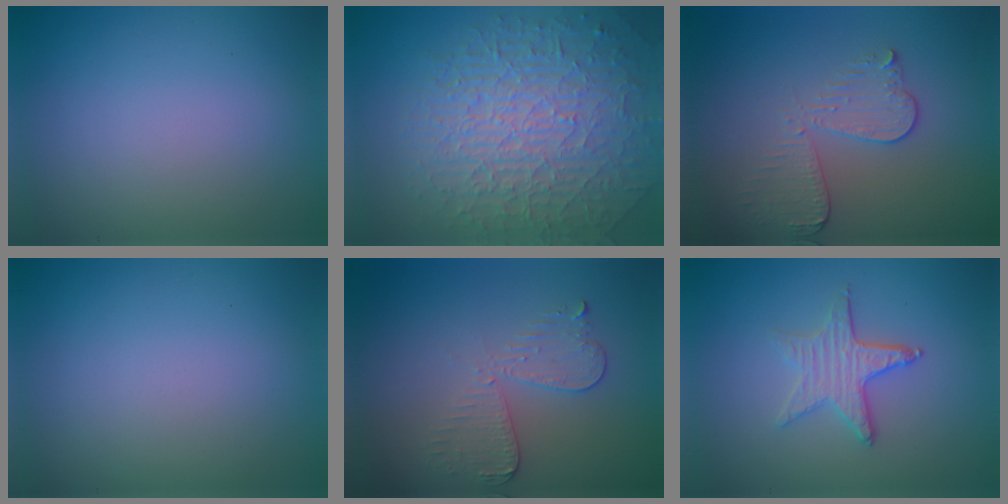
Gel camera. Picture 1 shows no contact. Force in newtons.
{"total": 9.8, "press": 6.4, "slide": 7.4}
{"total": 3.3, "press": 3.0, "slide": 1.5}
{"total": 0.0}
{"total": 3.0, "press": 2.7, "slide": 1.2}
{"total": 2.8, "press": 2.5, "slide": 1.3}